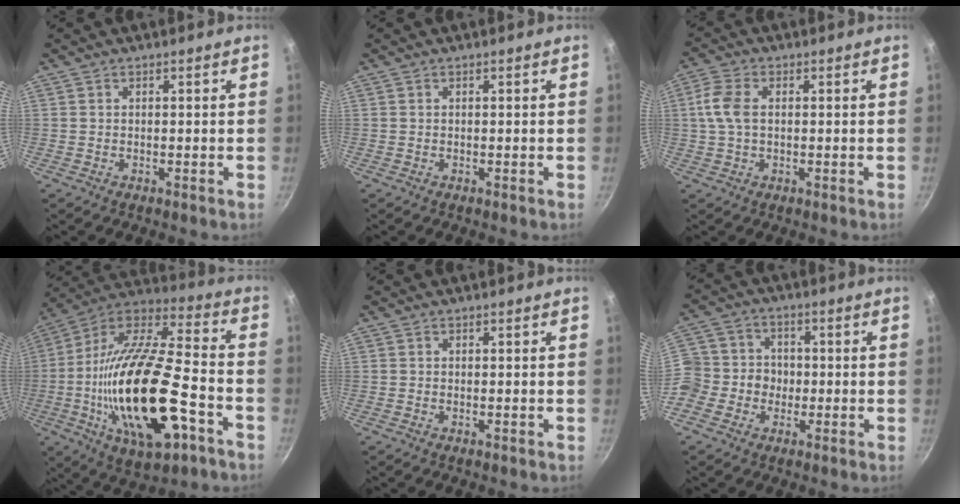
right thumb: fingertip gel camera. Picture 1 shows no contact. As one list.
[{"total": 0.0}, {"total": 5.8, "force": [0.6, 3.5, 4.6], "torque": [-0.099, 0.011, 0.007]}, {"total": 29.6, "force": [-8.4, 11.9, 25.8], "torque": [-0.467, 0.020, -0.145]}, {"total": 0.0}, {"total": 11.7, "force": [-2.5, 10.6, 4.2], "torque": [-0.063, 0.038, -0.062]}]